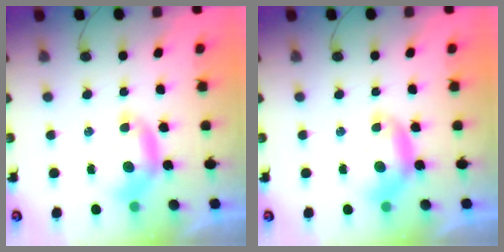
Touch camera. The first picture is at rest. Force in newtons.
{"total": 0.0}